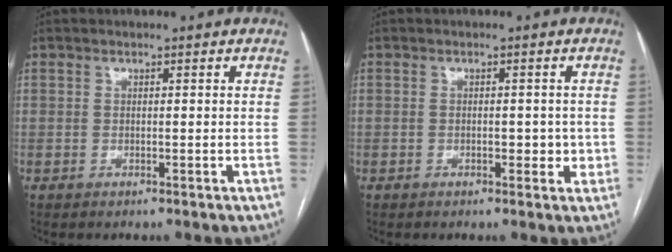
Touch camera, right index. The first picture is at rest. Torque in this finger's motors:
{"motor_torque": [0.28, -0.10, 0.23, 0.02]}